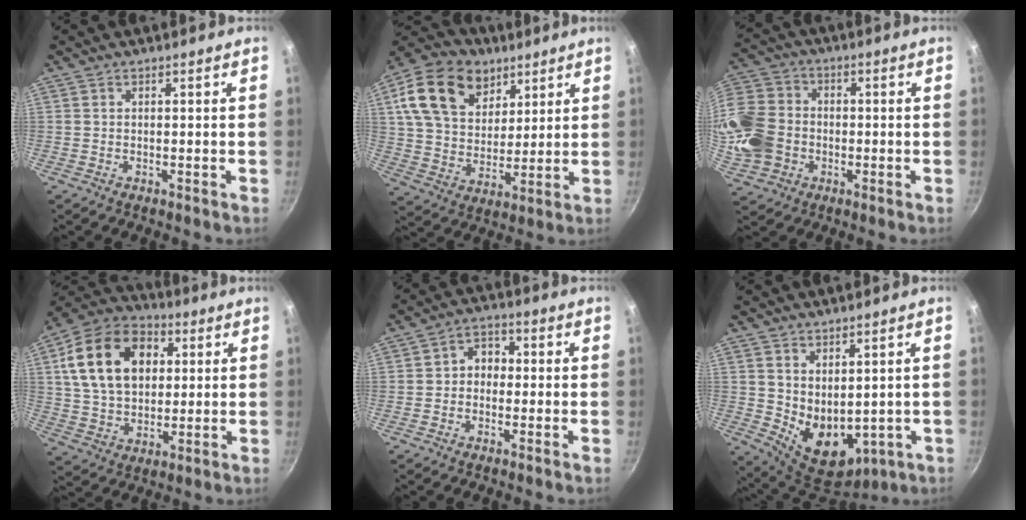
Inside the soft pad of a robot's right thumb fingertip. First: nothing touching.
{"total": 19.1, "force": [8.9, 13.3, 10.5], "torque": [-0.163, -0.019, 0.154]}
{"total": 17.5, "force": [-2.3, 14.4, 9.7], "torque": [-0.210, 0.032, -0.049]}
{"total": 19.2, "force": [4.7, 13.4, 12.9], "torque": [-0.205, 0.011, 0.074]}
{"total": 4.6, "force": [-0.4, 3.7, 2.6], "torque": [-0.010, 0.016, -0.017]}
{"total": 10.5, "force": [2.1, 7.0, 7.5], "torque": [-0.095, -0.039, 0.063]}